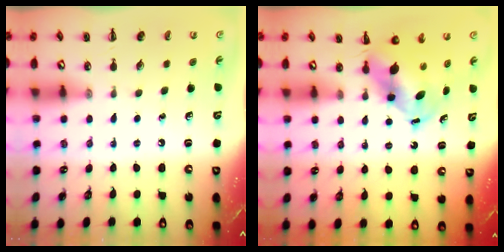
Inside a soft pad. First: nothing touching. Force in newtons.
{"total": 6.0, "press": 5.7, "slide": 1.9}